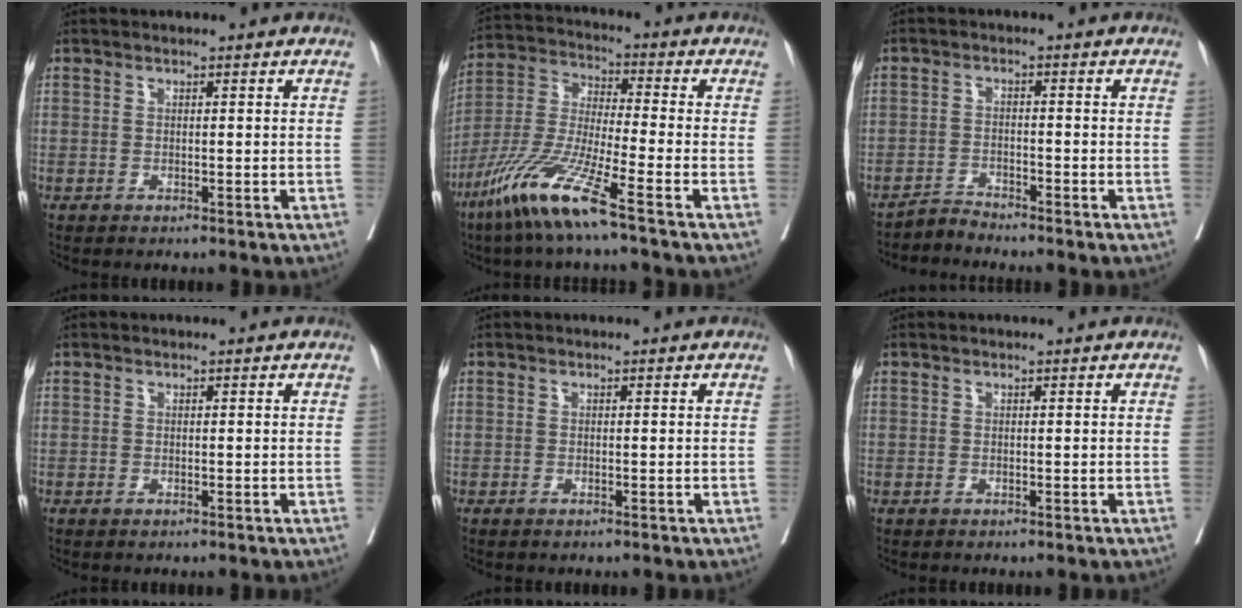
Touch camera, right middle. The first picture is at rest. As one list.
[{"total": 12.5, "force": [-7.8, -0.3, 9.8], "torque": [-0.213, -0.036, -0.162]}, {"total": 2.2, "force": [-2.1, -0.3, -0.8], "torque": [0.022, -0.013, -0.037]}, {"total": 0.0}, {"total": 0.0}, {"total": 0.0}]